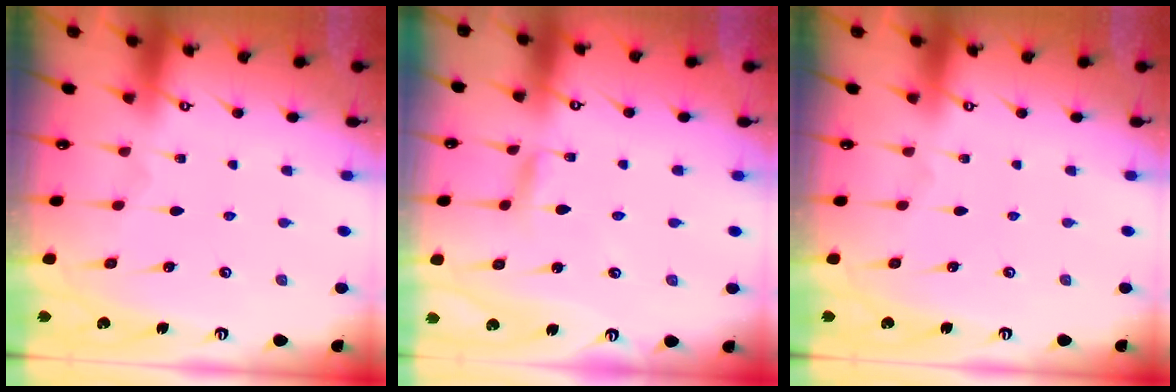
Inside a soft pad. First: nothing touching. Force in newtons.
{"total": 2.4, "press": 2.4, "slide": 0.2}
{"total": 0.0}